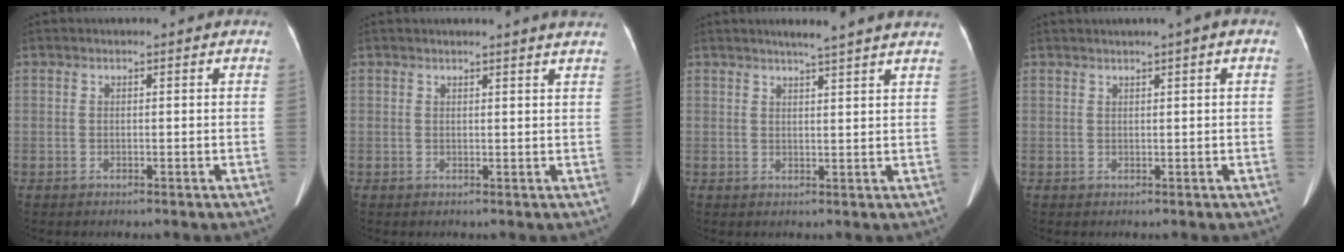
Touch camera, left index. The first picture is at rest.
{"total": 3.9, "force": [3.5, -0.7, 1.5], "torque": [-0.021, 0.000, 0.025]}
{"total": 7.5, "force": [6.4, -0.6, 3.8], "torque": [-0.053, 0.010, 0.066]}
{"total": 2.0, "force": [0.9, -0.1, 1.8], "torque": [-0.032, 0.009, 0.015]}